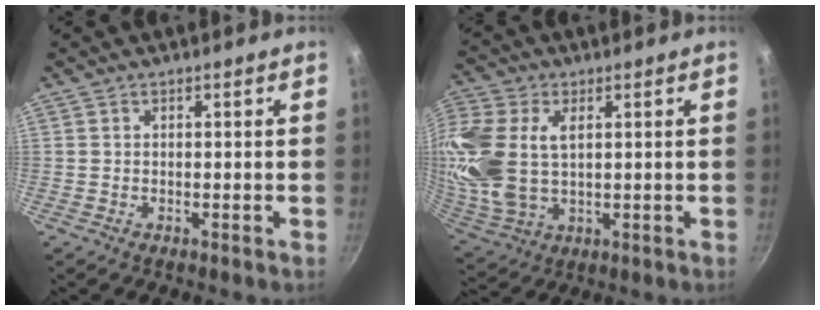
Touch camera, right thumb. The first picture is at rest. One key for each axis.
{"total": 16.6, "fx": 3.1, "fy": 10.5, "fz": 12.5, "tx": -0.279, "ty": -0.008, "tz": 0.067}